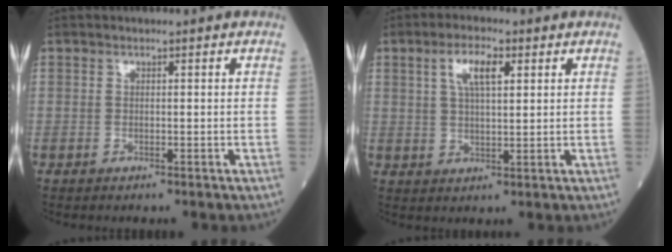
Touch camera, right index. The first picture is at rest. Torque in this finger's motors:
{"motor_torque": [0.17, 0.16, 0.10, 0.03]}